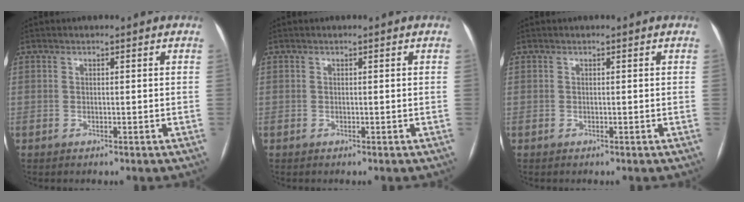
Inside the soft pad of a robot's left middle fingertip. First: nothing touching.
{"total": 0.0}
{"total": 0.0}